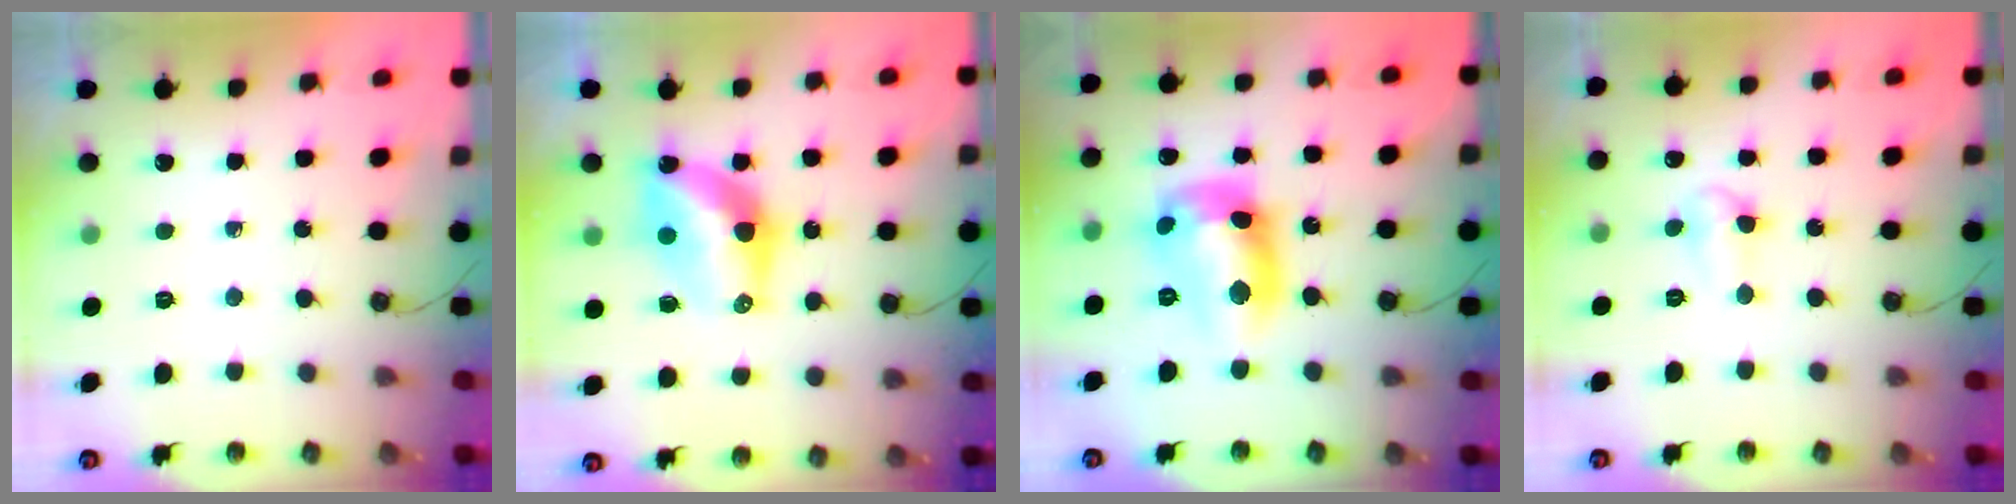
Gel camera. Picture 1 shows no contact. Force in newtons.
{"total": 11.5, "press": 11.5, "slide": 1.0}
{"total": 14.4, "press": 14.4, "slide": 0.9}
{"total": 4.7, "press": 4.6, "slide": 0.9}